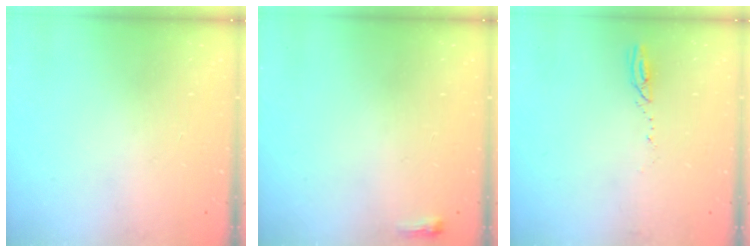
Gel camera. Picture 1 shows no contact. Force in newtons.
{"total": 2.6, "press": 2.5, "slide": 0.6}
{"total": 2.6, "press": 2.6, "slide": 0.3}